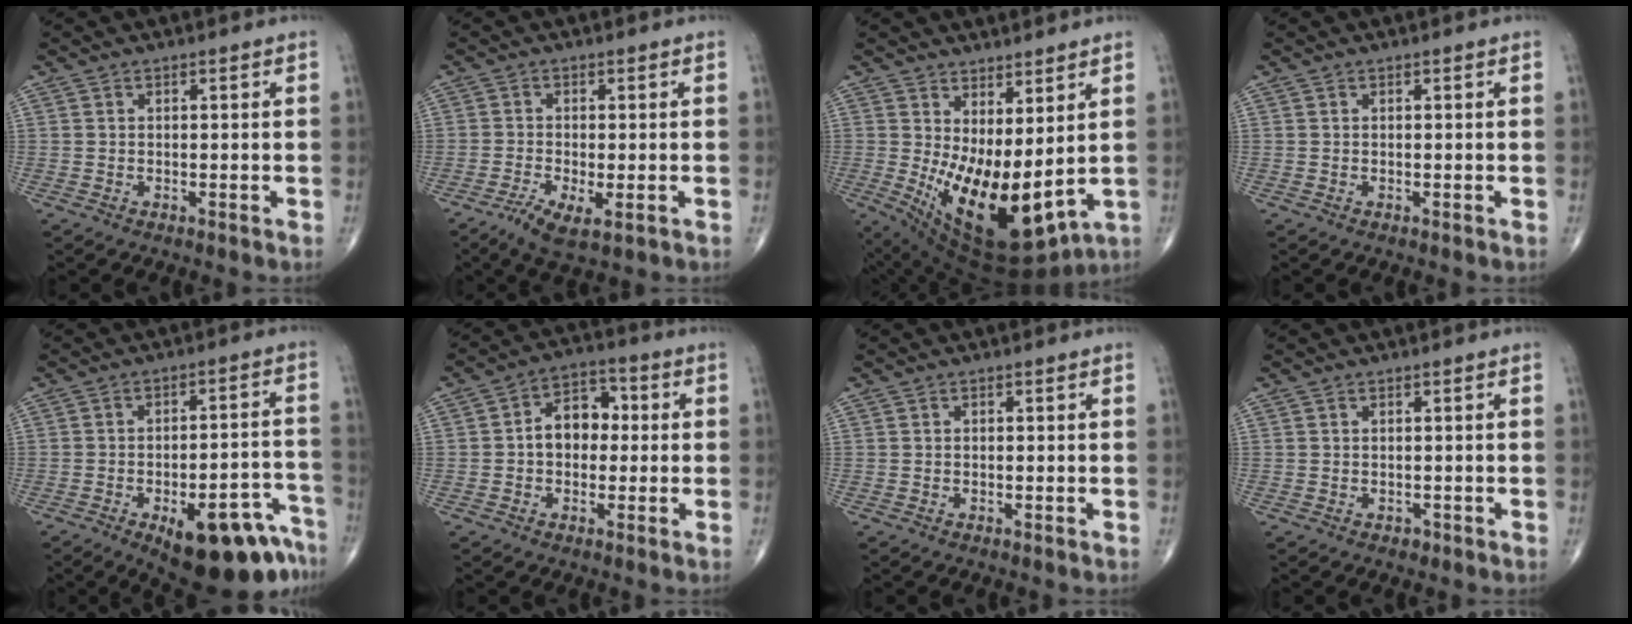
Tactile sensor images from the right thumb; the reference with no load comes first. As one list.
[{"total": 5.9, "force": [-2.8, 2.1, 4.8], "torque": [-0.097, -0.006, -0.047]}, {"total": 16.9, "force": [1.1, 7.3, 15.2], "torque": [-0.253, -0.045, 0.047]}, {"total": 0.0}, {"total": 23.7, "force": [-12.5, 9.8, 17.6], "torque": [-0.137, 0.083, -0.159]}, {"total": 8.6, "force": [0.1, 6.2, 5.9], "torque": [-0.065, 0.029, -0.009]}, {"total": 0.0}, {"total": 0.8, "force": [-0.4, 0.7, 0.3], "torque": [-0.001, 0.001, -0.006]}]